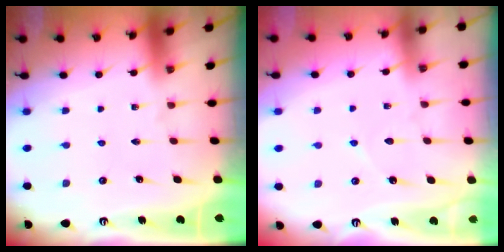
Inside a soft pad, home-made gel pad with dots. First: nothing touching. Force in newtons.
{"total": 3.9, "press": 3.8, "slide": 0.5}